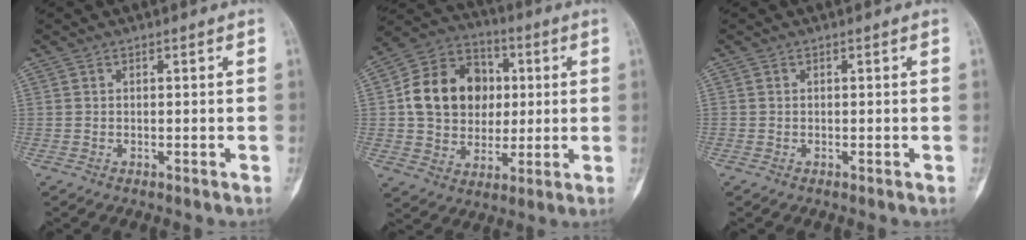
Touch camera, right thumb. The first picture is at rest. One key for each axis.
{"total": 17.0, "fx": 2.1, "fy": 13.9, "fz": 9.5, "tx": -0.132, "ty": 0.015, "tz": 0.036}
{"total": 0.0}